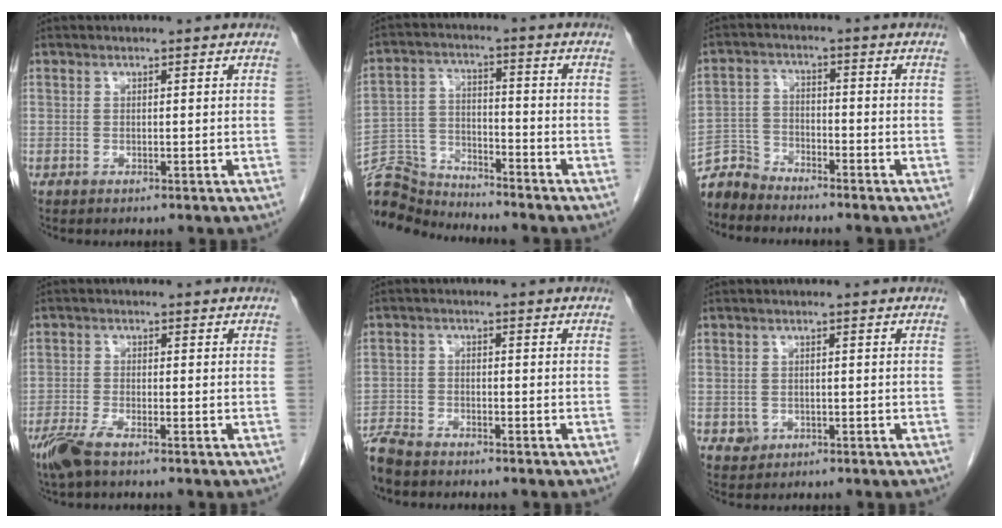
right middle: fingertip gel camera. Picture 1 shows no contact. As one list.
[{"total": 10.4, "force": [-10.4, 0.6, 0.3], "torque": [-0.009, 0.012, -0.195]}, {"total": 5.0, "force": [-4.9, 0.9, -0.7], "torque": [0.012, -0.003, -0.097]}, {"total": 4.3, "force": [-3.1, 0.7, 3.0], "torque": [-0.068, -0.011, -0.061]}, {"total": 6.2, "force": [-5.6, 1.8, 1.9], "torque": [-0.035, -0.014, -0.102]}, {"total": 1.6, "force": [-0.5, 1.5, 0.4], "torque": [-0.004, 0.004, -0.002]}]